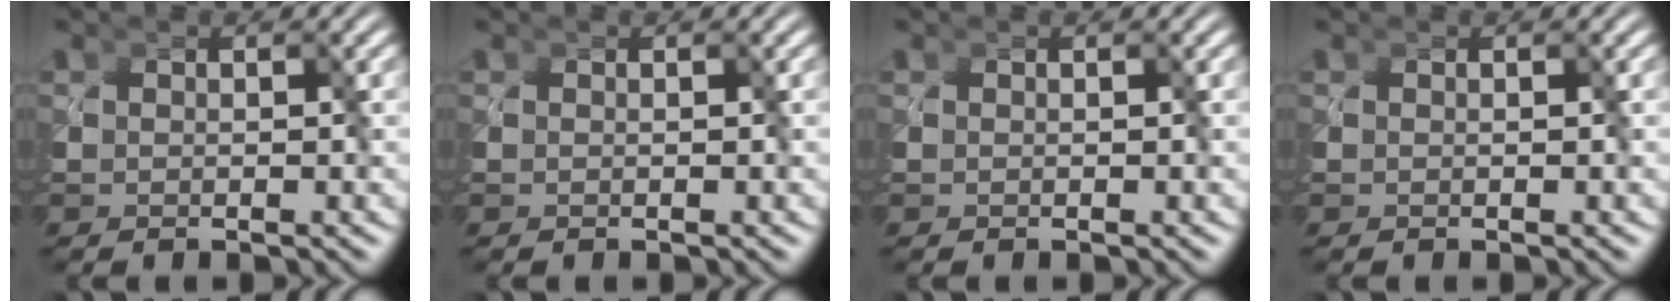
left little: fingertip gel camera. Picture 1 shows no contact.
{"total": 0.0}
{"total": 0.0}
{"total": 0.0}